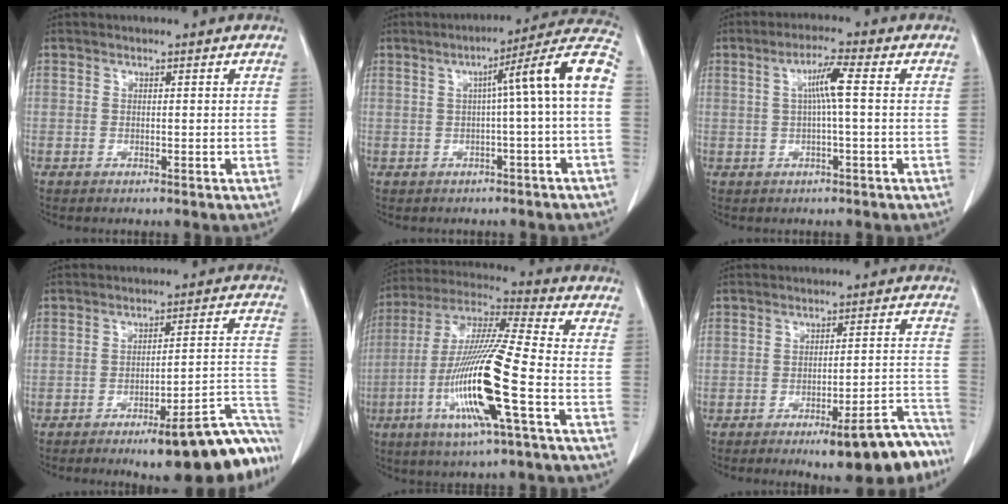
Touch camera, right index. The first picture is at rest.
{"total": 10.5, "force": [0.4, -1.0, 10.5], "torque": [-0.134, 0.031, 0.000]}
{"total": 4.7, "force": [0.6, -0.2, 4.7], "torque": [-0.086, 0.012, 0.014]}
{"total": 18.0, "force": [-12.4, 2.8, 12.7], "torque": [-0.061, 0.047, -0.161]}
{"total": 17.5, "force": [-5.6, 0.2, 16.6], "torque": [-0.339, -0.017, -0.111]}
{"total": 12.2, "force": [-9.3, 2.6, 7.5], "torque": [-0.052, 0.041, -0.124]}